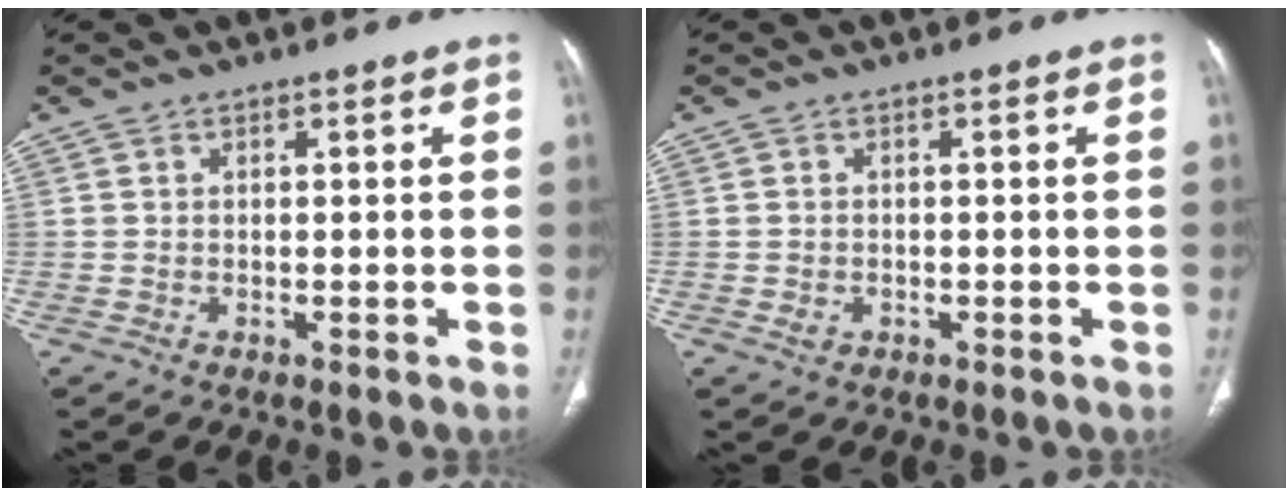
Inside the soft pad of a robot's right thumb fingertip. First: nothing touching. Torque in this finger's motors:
{"motor_torque": [-0.24, 0.02, 0.32, 0.03, 0.01]}